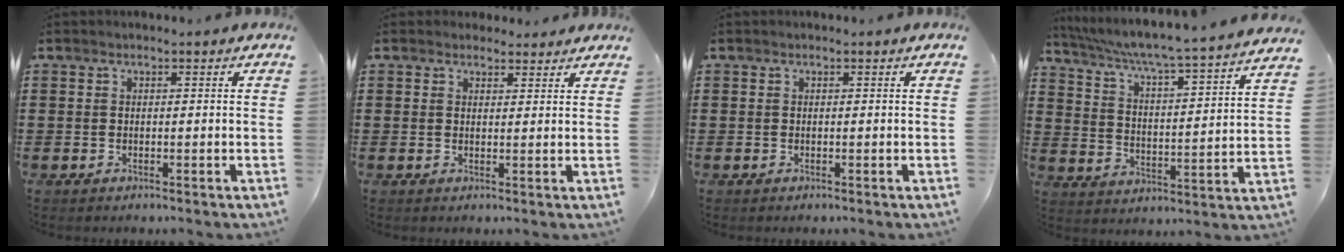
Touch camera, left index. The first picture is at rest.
{"total": 2.2, "force": [2.0, 0.9, 0.2], "torque": [0.000, -0.001, 0.037]}
{"total": 0.0}
{"total": 5.0, "force": [4.4, -0.8, 2.2], "torque": [-0.064, -0.048, 0.062]}